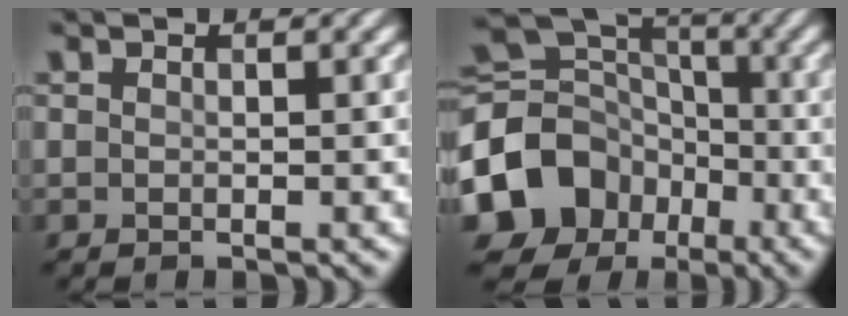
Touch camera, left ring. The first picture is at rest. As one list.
[{"total": 10.9, "force": [-4.4, 8.9, 4.7], "torque": [-0.110, -0.004, -0.094]}]